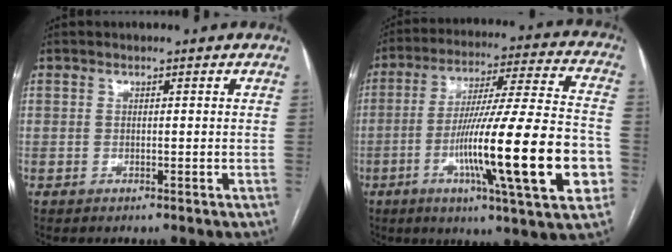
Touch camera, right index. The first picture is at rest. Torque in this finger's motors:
{"motor_torque": [2.14, 0.00, 1.06, 0.21]}